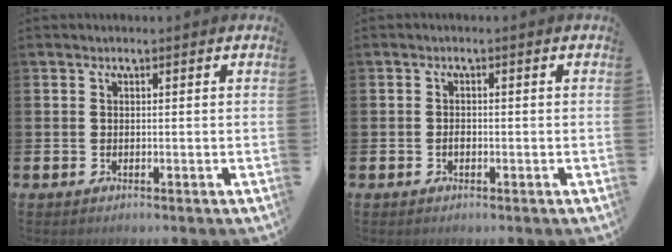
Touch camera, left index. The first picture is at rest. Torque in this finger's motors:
{"motor_torque": [0.03, 0.03, 0.00, 0.02]}